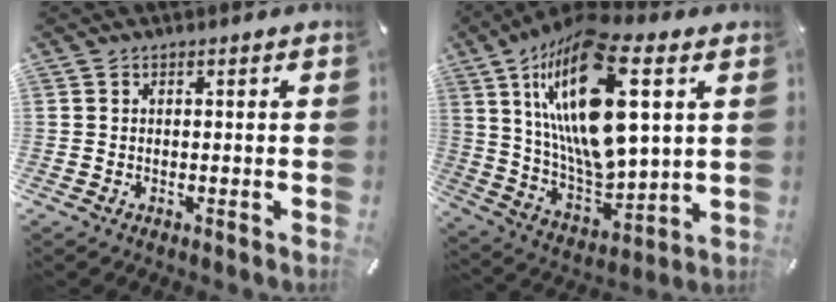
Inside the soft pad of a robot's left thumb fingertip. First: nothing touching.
{"total": 25.0, "force": [9.9, 10.9, 20.1], "torque": [-0.411, -0.049, 0.165]}